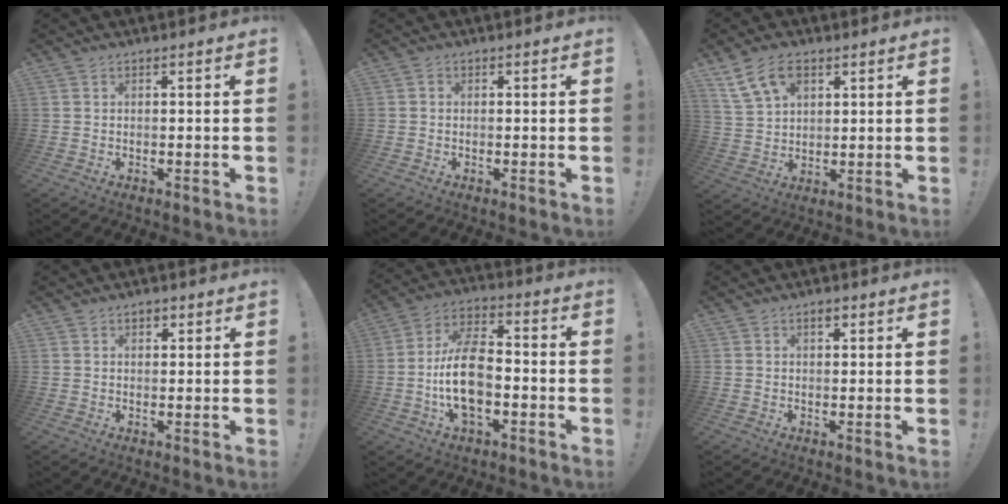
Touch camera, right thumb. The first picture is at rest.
{"total": 0.6, "force": [-0.3, 0.4, 0.2], "torque": [-0.006, 0.002, -0.005]}
{"total": 10.4, "force": [5.6, 6.5, 5.8], "torque": [-0.109, -0.010, 0.111]}
{"total": 1.8, "force": [1.0, 1.2, 1.0], "torque": [-0.013, -0.001, 0.015]}
{"total": 15.2, "force": [-3.5, 8.7, 12.0], "torque": [-0.233, 0.012, -0.065]}
{"total": 2.0, "force": [1.1, 0.9, 1.4], "torque": [-0.015, -0.003, 0.016]}